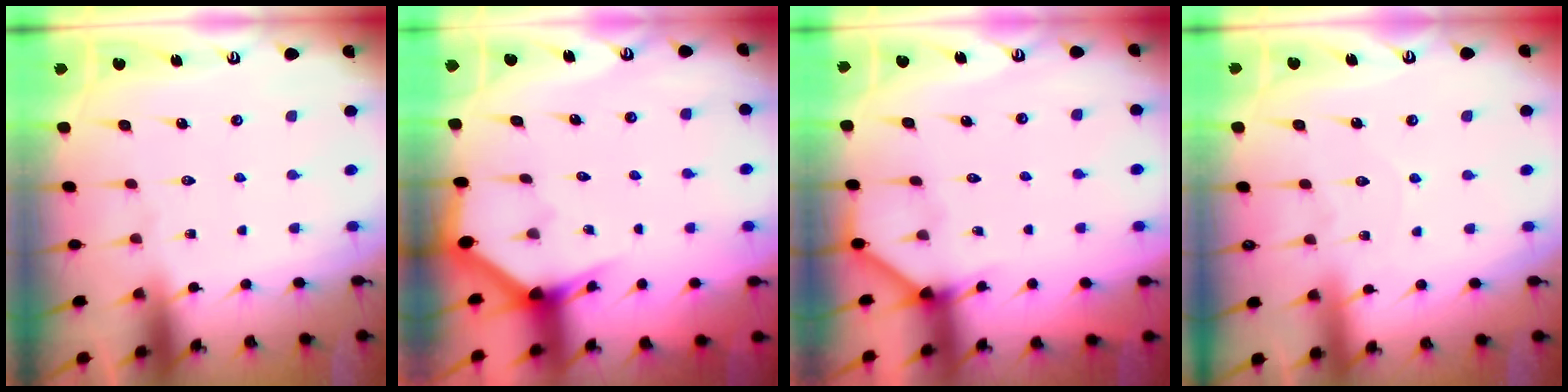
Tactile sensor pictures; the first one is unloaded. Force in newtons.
{"total": 2.8, "press": 2.8, "slide": 0.1}
{"total": 3.3, "press": 3.3, "slide": 0.4}
{"total": 4.1, "press": 4.0, "slide": 0.3}